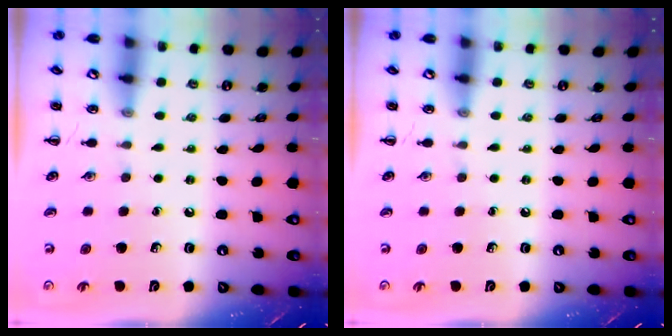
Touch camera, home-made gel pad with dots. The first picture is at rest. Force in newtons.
{"total": 0.0}